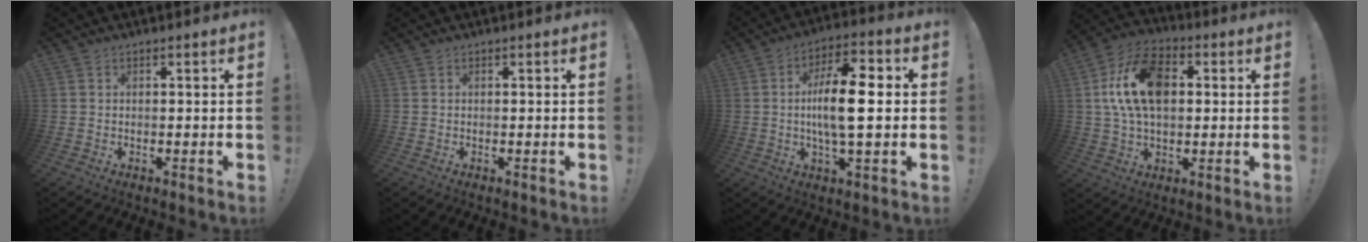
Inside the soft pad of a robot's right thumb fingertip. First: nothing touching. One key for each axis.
{"total": 0.0}
{"total": 14.5, "fx": -0.2, "fy": 4.8, "fz": 13.7, "tx": -0.236, "ty": 0.004, "tz": -0.015}
{"total": 17.1, "fx": 3.1, "fy": 11.1, "fz": 12.7, "tx": -0.226, "ty": 0.005, "tz": 0.056}